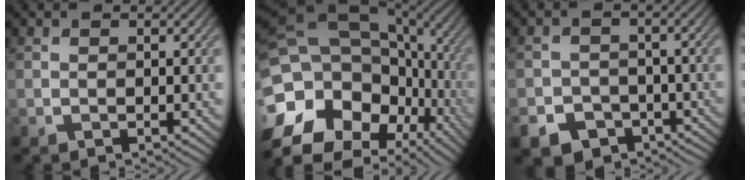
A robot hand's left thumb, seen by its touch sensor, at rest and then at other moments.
{"total": 17.7, "force": [-6.8, 12.8, 10.2], "torque": [-0.266, 0.013, -0.096]}
{"total": 9.0, "force": [-5.5, 6.8, 2.1], "torque": [-0.047, -0.028, -0.088]}